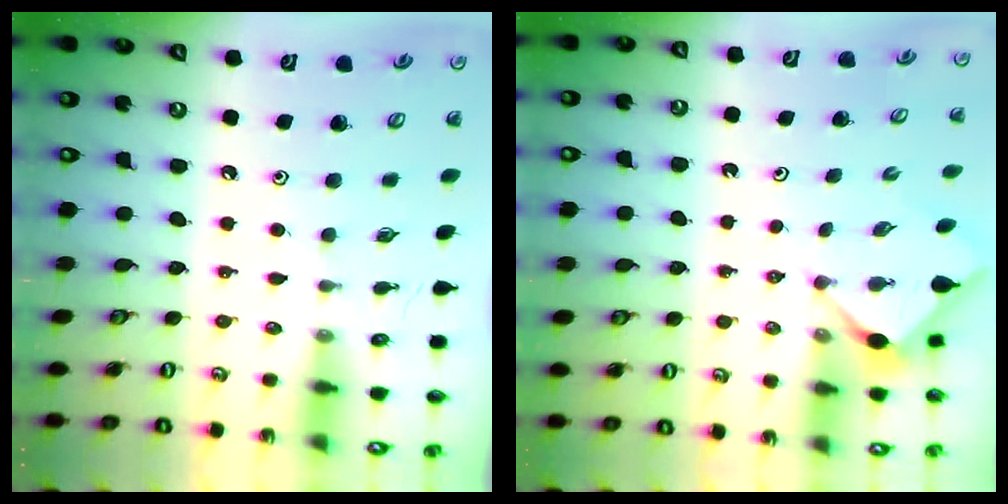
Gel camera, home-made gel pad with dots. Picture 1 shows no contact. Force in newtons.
{"total": 2.9, "press": 2.9, "slide": 0.4}